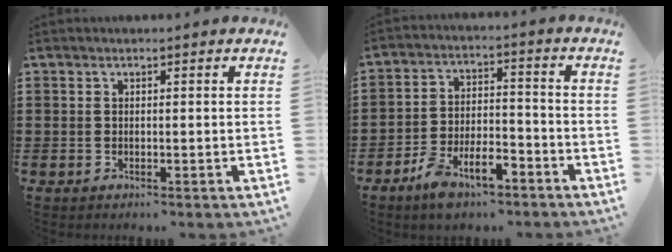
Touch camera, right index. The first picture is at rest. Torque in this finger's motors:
{"motor_torque": [1.10, -1.04, 0.22, 0.08]}